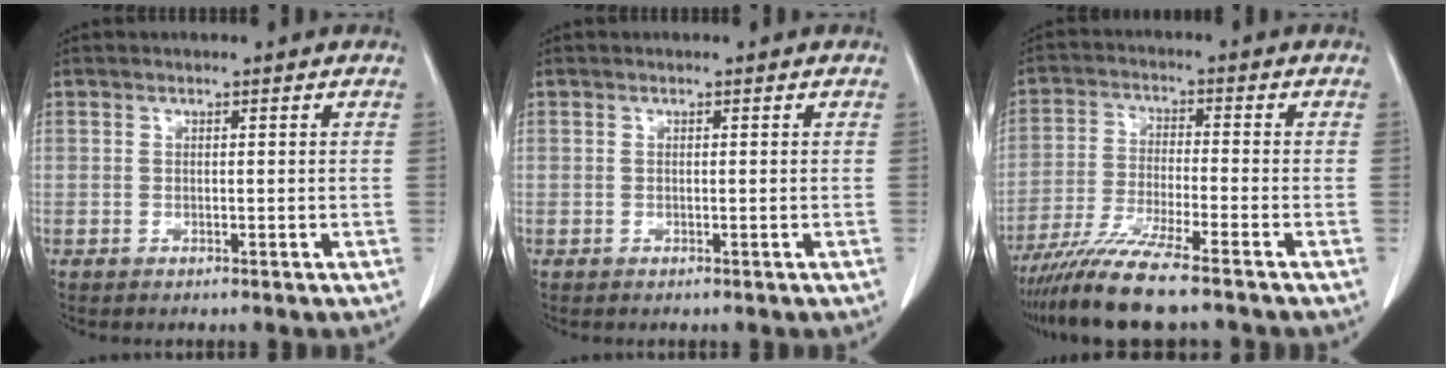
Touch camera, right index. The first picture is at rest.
{"total": 0.0}
{"total": 10.0, "force": [-8.0, -0.6, 5.9], "torque": [-0.108, -0.033, -0.144]}